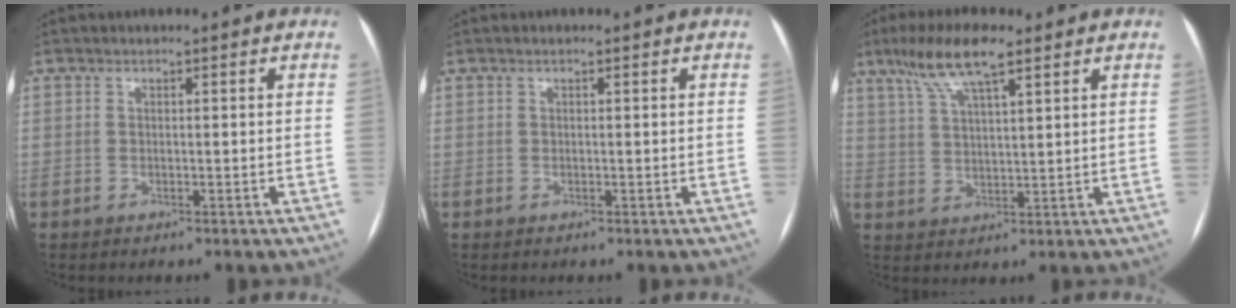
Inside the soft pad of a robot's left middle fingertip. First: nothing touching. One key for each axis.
{"total": 0.0}
{"total": 9.5, "fx": 6.6, "fy": 1.5, "fz": 6.6, "tx": -0.135, "ty": 0.019, "tz": 0.122}